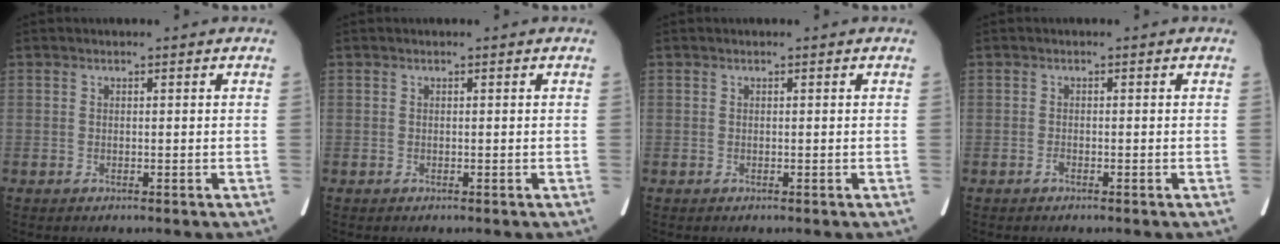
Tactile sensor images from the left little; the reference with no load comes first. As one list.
[{"total": 0.0}, {"total": 0.0}, {"total": 0.5, "force": [-0.4, 0.1, 0.3], "torque": [-0.009, -0.001, -0.007]}]